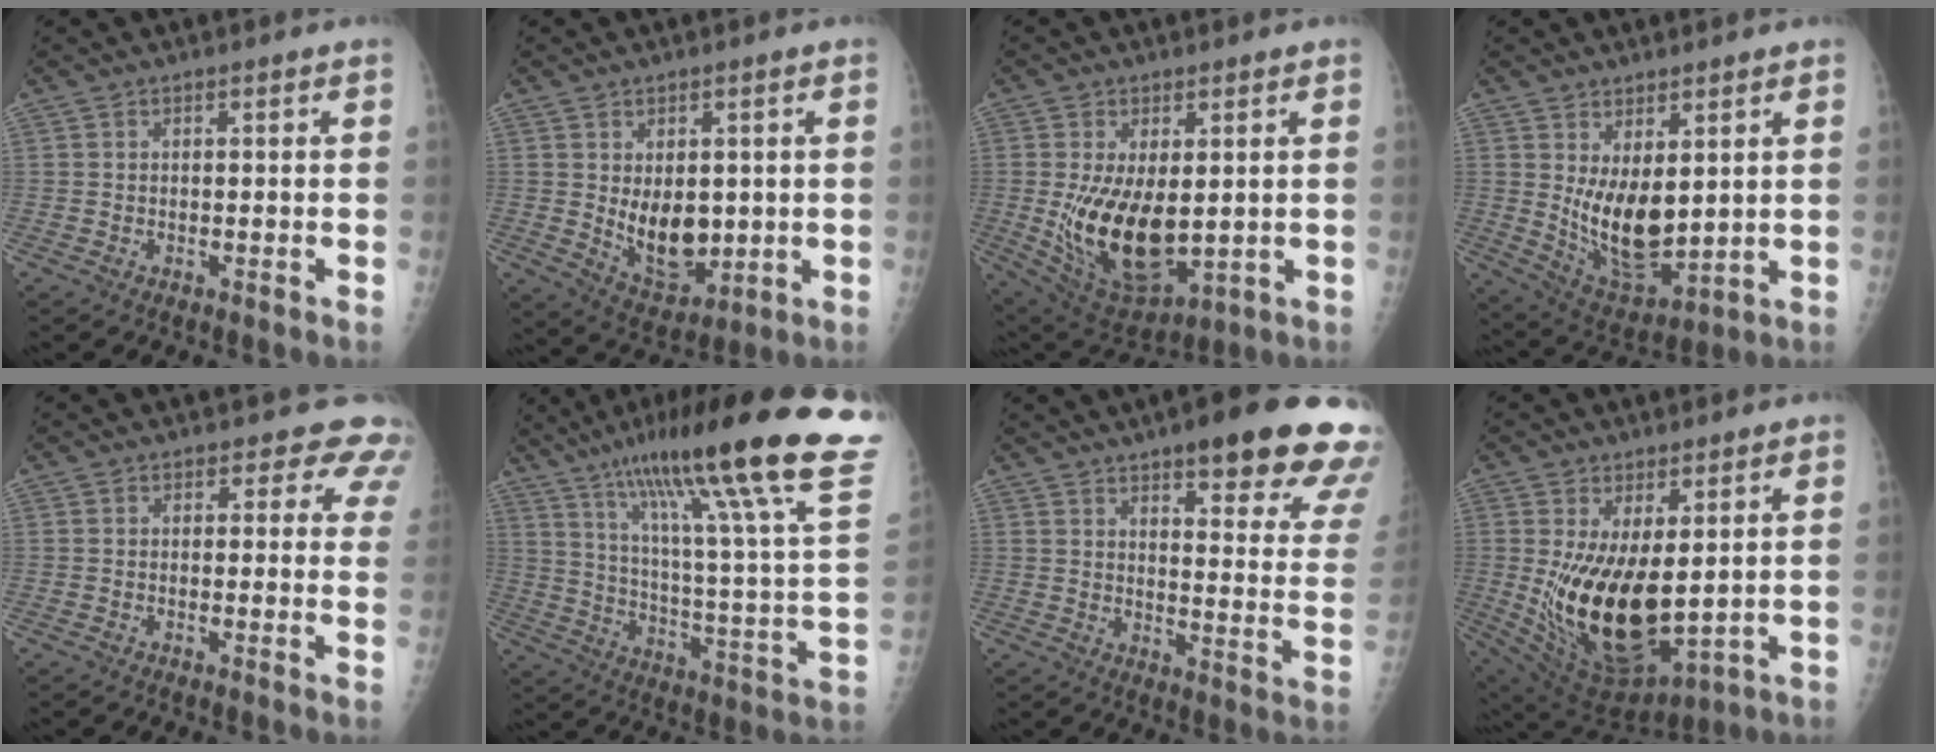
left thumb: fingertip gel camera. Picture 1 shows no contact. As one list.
[{"total": 10.1, "force": [0.1, 6.5, 7.7], "torque": [-0.083, -0.021, 0.024]}, {"total": 15.3, "force": [-0.5, 8.1, 13.0], "torque": [-0.212, -0.025, 0.018]}, {"total": 12.1, "force": [2.1, 6.3, 10.1], "torque": [-0.146, -0.037, 0.059]}, {"total": 6.0, "force": [4.9, 3.2, 1.1], "torque": [0.031, -0.021, 0.032]}, {"total": 33.0, "force": [22.0, 3.7, 24.4], "torque": [-0.333, -0.069, 0.329]}, {"total": 23.9, "force": [16.0, 5.5, 16.9], "torque": [-0.180, -0.059, 0.195]}, {"total": 17.6, "force": [1.0, 9.0, 15.2], "torque": [-0.263, -0.038, 0.048]}]